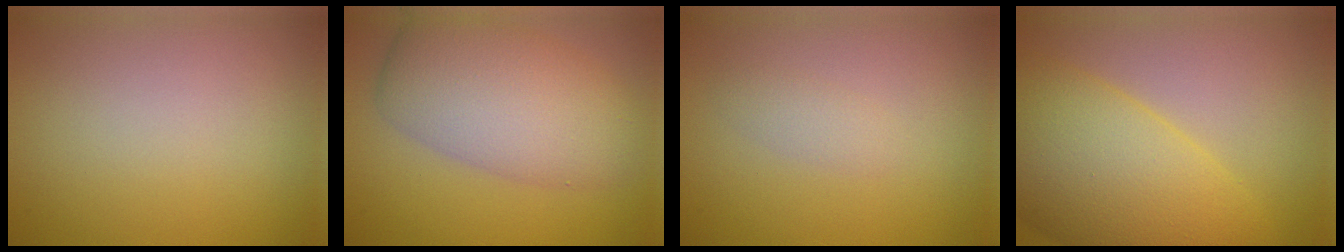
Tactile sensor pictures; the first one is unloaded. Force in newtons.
{"total": 7.7, "press": 7.7, "slide": 0.7}
{"total": 1.2, "press": 1.2, "slide": 0.1}
{"total": 10.9, "press": 10.9, "slide": 0.3}